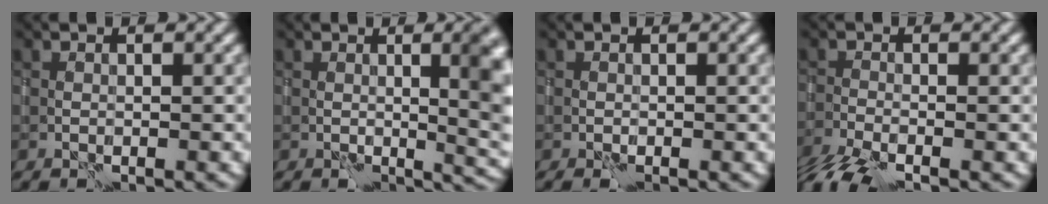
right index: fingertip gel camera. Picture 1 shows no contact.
{"total": 8.6, "force": [0.3, 3.4, 7.9], "torque": [-0.063, 0.007, 0.004]}
{"total": 0.5, "force": [-0.4, 0.2, 0.4], "torque": [-0.011, -0.001, -0.006]}
{"total": 4.9, "force": [-3.8, 1.5, 2.8], "torque": [-0.064, -0.025, -0.080]}